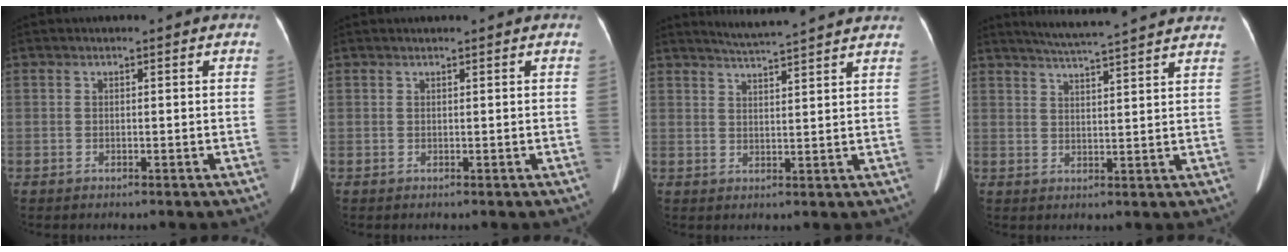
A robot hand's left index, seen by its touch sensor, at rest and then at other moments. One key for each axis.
{"total": 1.2, "fx": 1.0, "fy": 0.0, "fz": 0.5, "tx": -0.006, "ty": 0.011, "tz": 0.016}
{"total": 9.9, "fx": 9.2, "fy": -0.5, "fz": 3.6, "tx": -0.062, "ty": 0.012, "tz": 0.117}
{"total": 14.0, "fx": 12.7, "fy": -0.1, "fz": 5.7, "tx": -0.097, "ty": 0.005, "tz": 0.163}